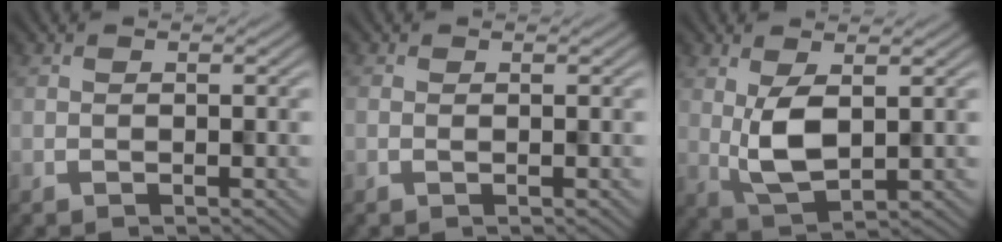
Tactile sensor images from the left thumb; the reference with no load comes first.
{"total": 0.0}
{"total": 5.5, "force": [1.2, 2.4, 4.8], "torque": [-0.101, -0.001, 0.028]}